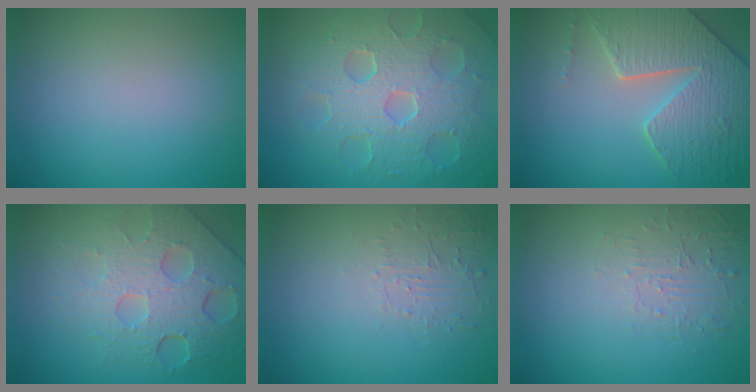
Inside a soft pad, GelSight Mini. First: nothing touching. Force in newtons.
{"total": 8.7, "press": 6.1, "slide": 6.1}
{"total": 6.3, "press": 5.6, "slide": 3.1}
{"total": 8.2, "press": 5.4, "slide": 6.1}
{"total": 1.6, "press": 0.3, "slide": 1.6}
{"total": 1.8, "press": 0.7, "slide": 1.7}